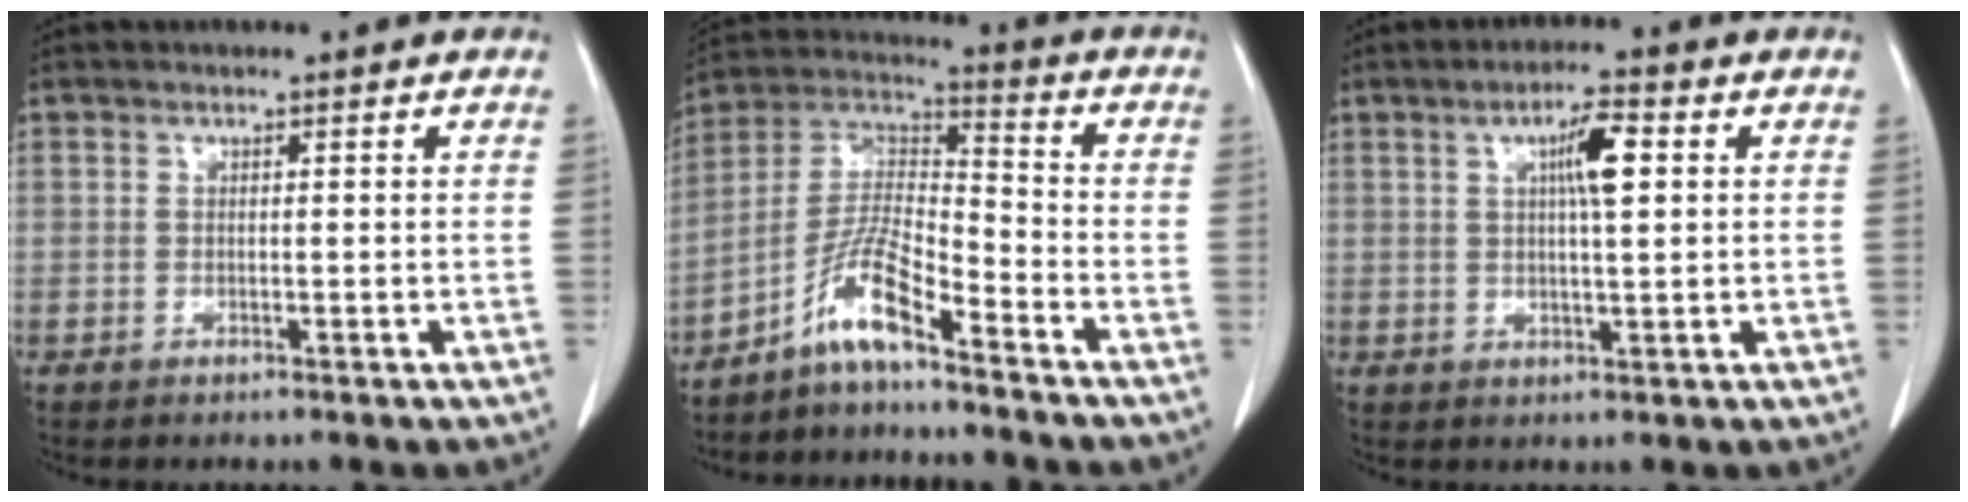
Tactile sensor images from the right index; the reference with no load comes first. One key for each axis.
{"total": 8.8, "fx": -6.2, "fy": 0.9, "fz": 6.2, "tx": -0.133, "ty": 0.012, "tz": -0.122}
{"total": 5.5, "fx": 1.6, "fy": 0.8, "fz": 5.2, "tx": -0.090, "ty": 0.006, "tz": 0.027}